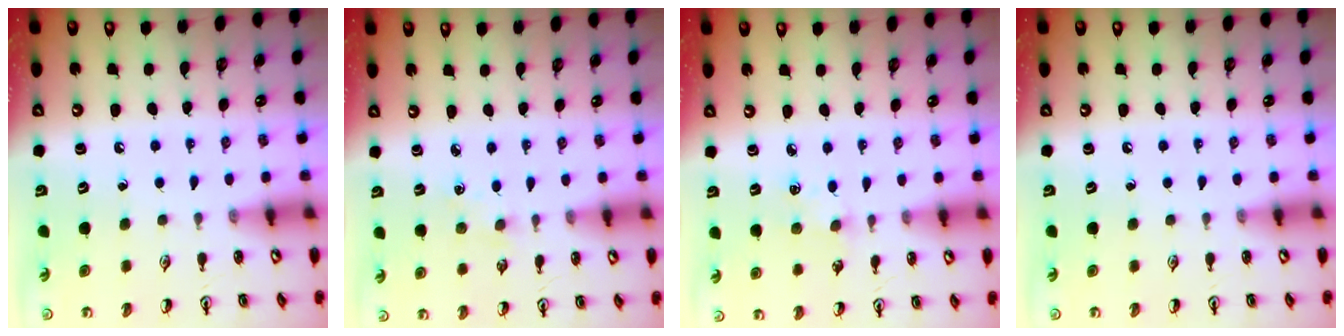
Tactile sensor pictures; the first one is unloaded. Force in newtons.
{"total": 1.9, "press": 1.8, "slide": 0.3}
{"total": 4.8, "press": 4.8, "slide": 0.5}
{"total": 0.0}